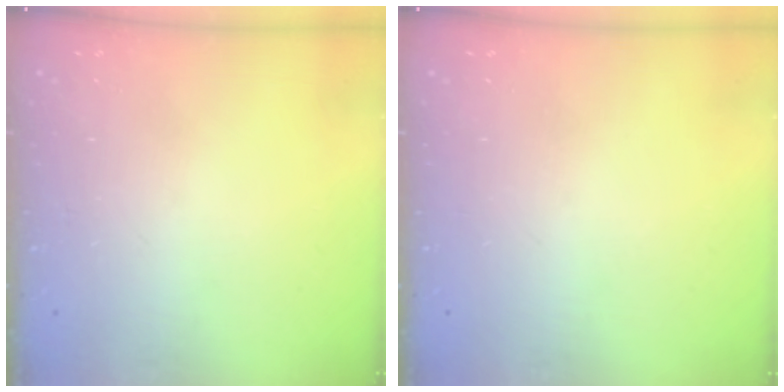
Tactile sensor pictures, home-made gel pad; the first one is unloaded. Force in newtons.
{"total": 0.0}